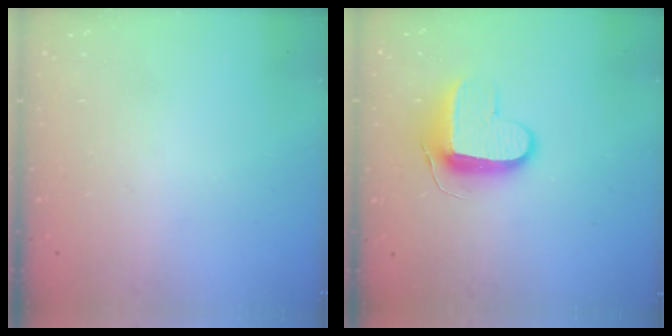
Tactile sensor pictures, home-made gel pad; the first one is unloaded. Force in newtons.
{"total": 10.0, "press": 10.0, "slide": 1.1}